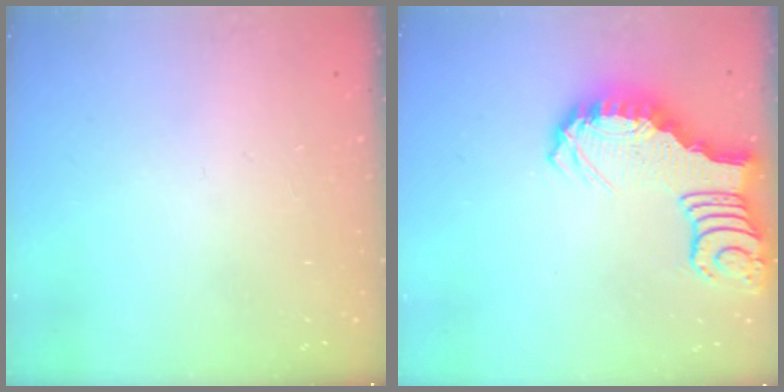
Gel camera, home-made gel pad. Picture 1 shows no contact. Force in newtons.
{"total": 3.5, "press": 3.4, "slide": 0.6}